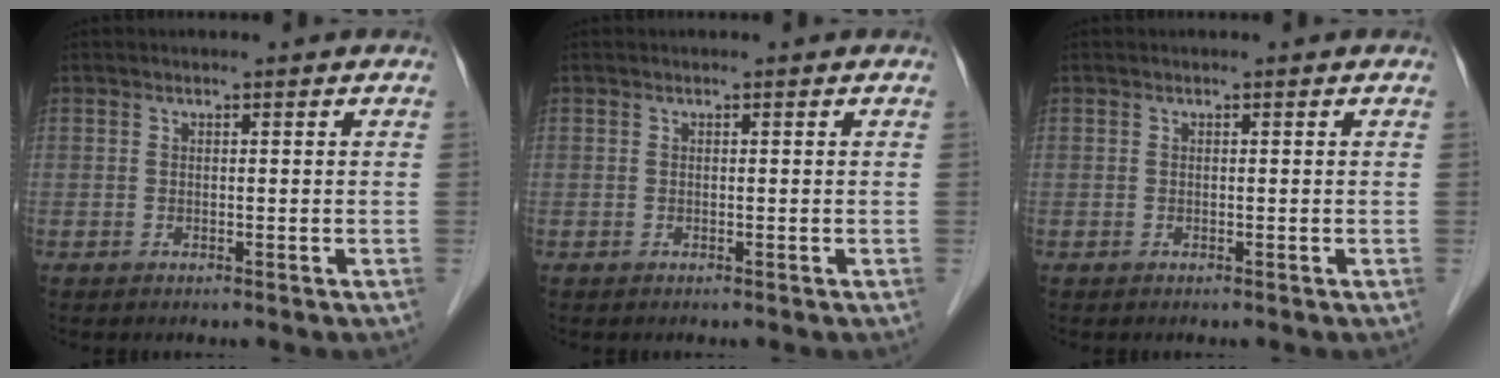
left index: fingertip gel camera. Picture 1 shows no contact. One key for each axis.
{"total": 0.0}
{"total": 0.0}